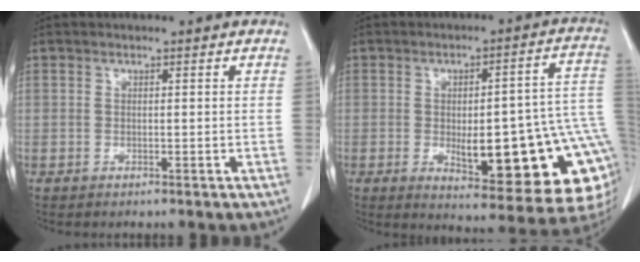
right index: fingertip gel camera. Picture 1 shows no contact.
{"total": 21.8, "force": [-3.2, 5.6, 20.8], "torque": [-0.186, 0.019, -0.019]}